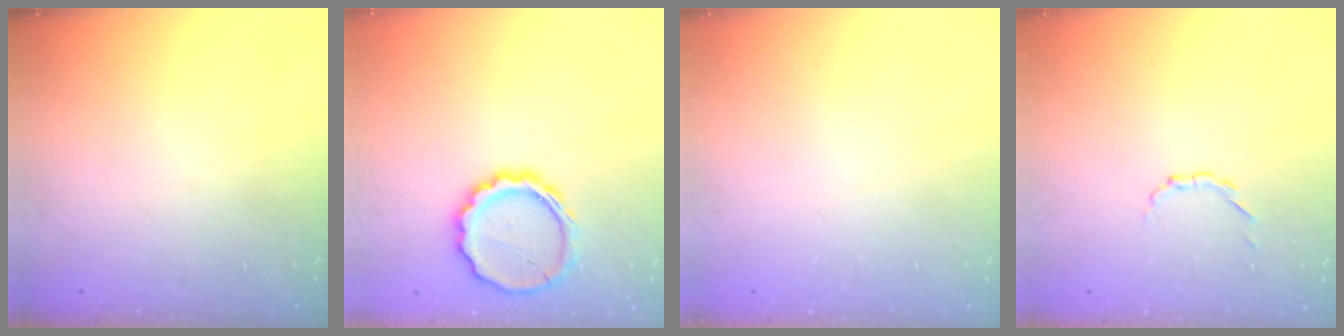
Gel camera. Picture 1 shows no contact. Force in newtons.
{"total": 12.2, "press": 11.9, "slide": 2.5}
{"total": 0.0}
{"total": 2.1, "press": 2.1, "slide": 0.6}